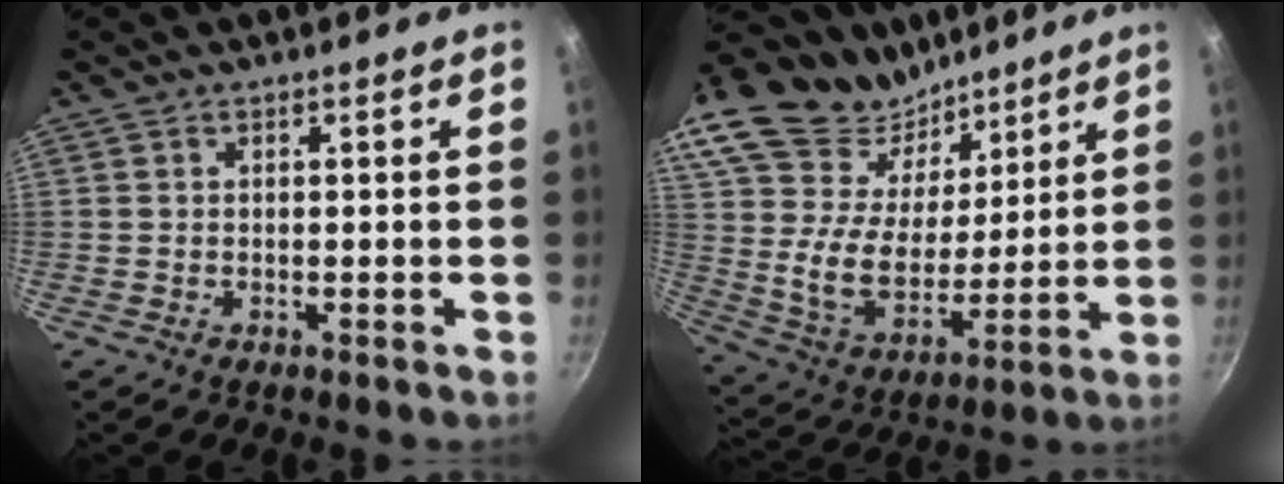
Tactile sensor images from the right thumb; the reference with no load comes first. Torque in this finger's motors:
{"motor_torque": [-0.02, 3.63, 0.98, 0.23, 0.34]}